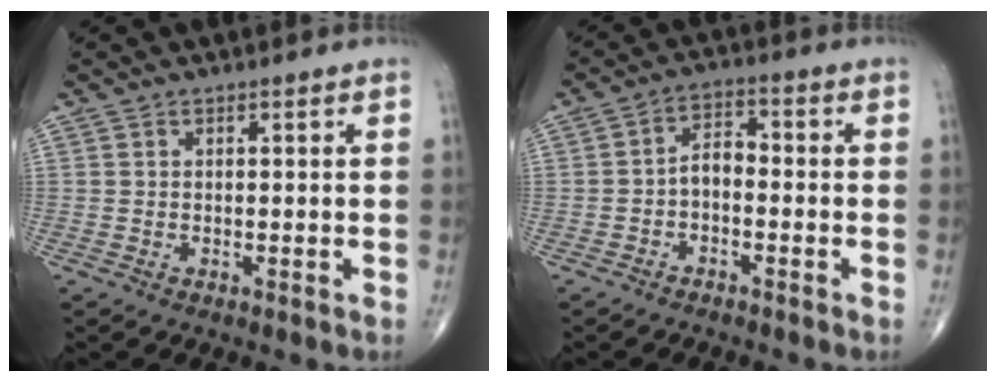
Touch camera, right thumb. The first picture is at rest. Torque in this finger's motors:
{"motor_torque": [0.46, 0.49, 0.55, -0.22, -0.05]}